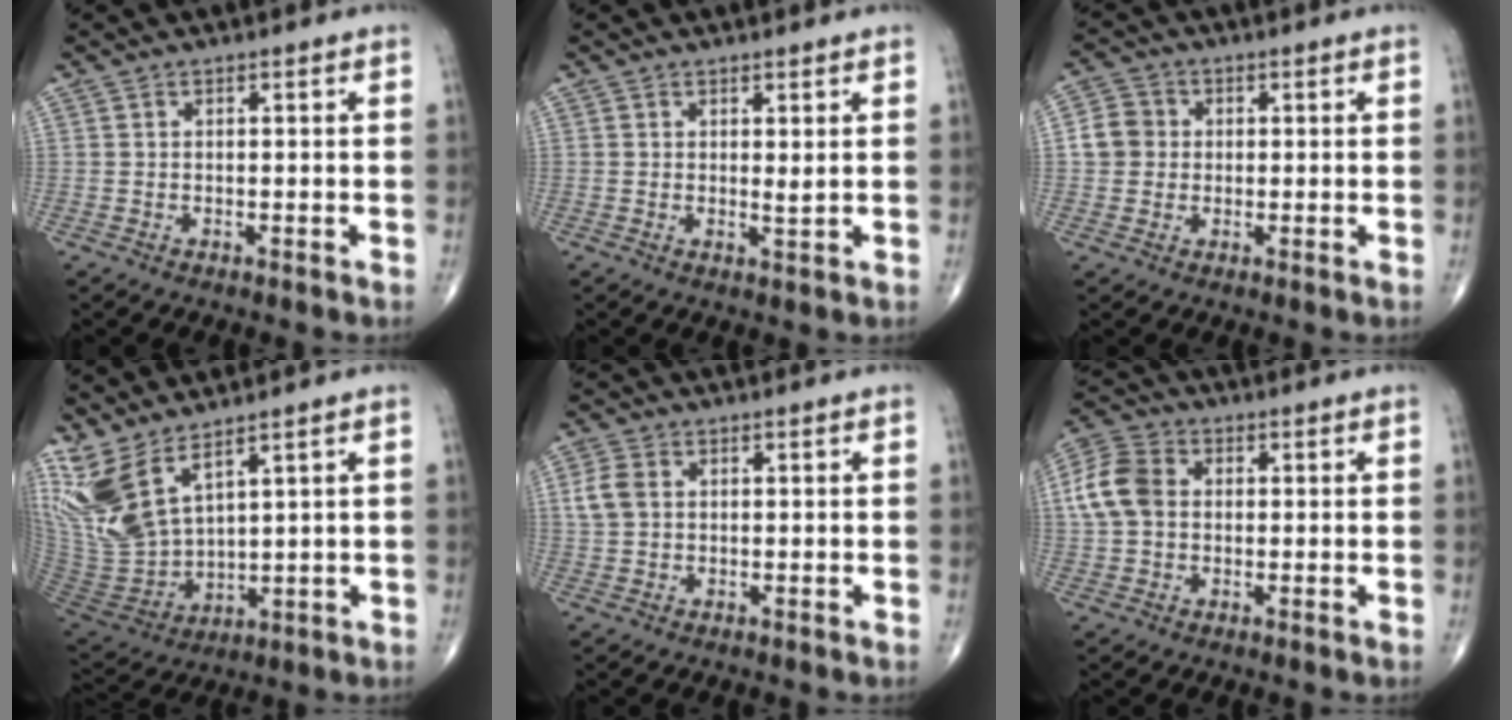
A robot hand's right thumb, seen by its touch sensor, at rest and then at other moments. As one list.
[{"total": 1.4, "force": [0.6, 0.3, 1.2], "torque": [-0.019, -0.009, 0.009]}, {"total": 5.1, "force": [0.2, 4.8, 1.8], "torque": [-0.018, 0.010, -0.003]}, {"total": 13.1, "force": [8.4, 5.0, 8.7], "torque": [-0.186, -0.050, 0.193]}, {"total": 4.2, "force": [0.8, 3.1, 2.7], "torque": [-0.062, 0.006, 0.014]}, {"total": 8.9, "force": [0.8, 6.8, 5.7], "torque": [-0.114, 0.021, 0.006]}]